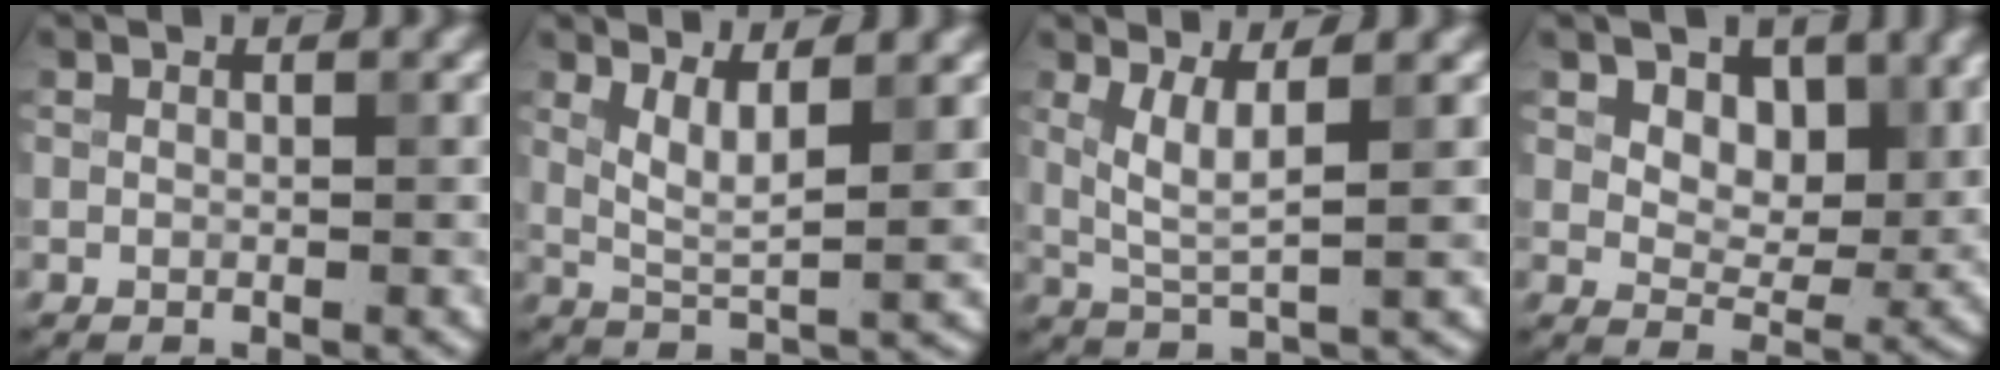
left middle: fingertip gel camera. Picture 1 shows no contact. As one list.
[{"total": 3.3, "force": [1.5, 0.7, 2.9], "torque": [-0.058, -0.008, 0.033]}, {"total": 3.2, "force": [1.1, 0.6, 2.9], "torque": [-0.065, -0.007, 0.028]}, {"total": 5.7, "force": [2.6, 3.7, 3.4], "torque": [-0.051, -0.017, 0.031]}]